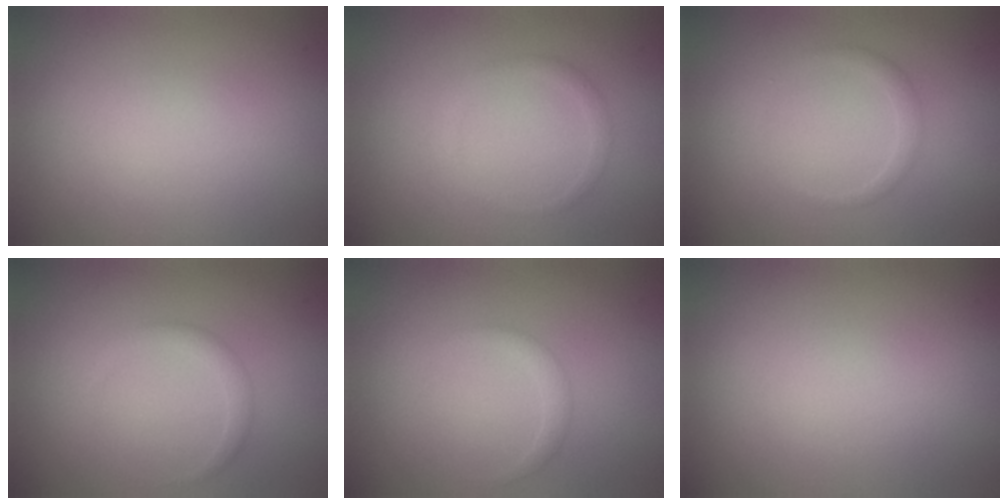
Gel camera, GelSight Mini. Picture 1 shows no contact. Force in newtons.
{"total": 0.9, "press": 0.9, "slide": 0.1}
{"total": 1.1, "press": 1.1, "slide": 0.0}
{"total": 1.3, "press": 1.3, "slide": 0.1}
{"total": 1.1, "press": 1.1, "slide": 0.0}
{"total": 0.0}